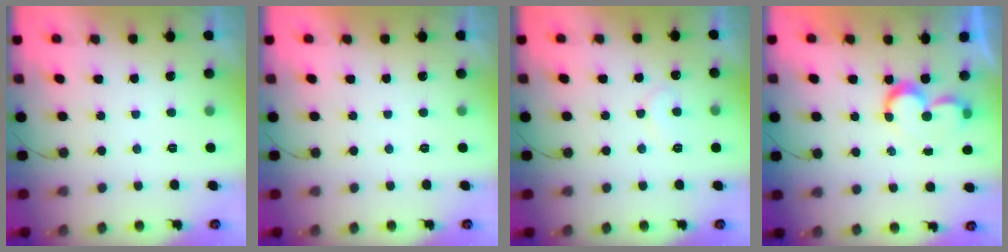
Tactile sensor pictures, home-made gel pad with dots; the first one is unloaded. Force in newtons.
{"total": 1.7, "press": 1.7, "slide": 0.0}
{"total": 6.3, "press": 6.3, "slide": 0.4}
{"total": 7.2, "press": 7.1, "slide": 0.7}